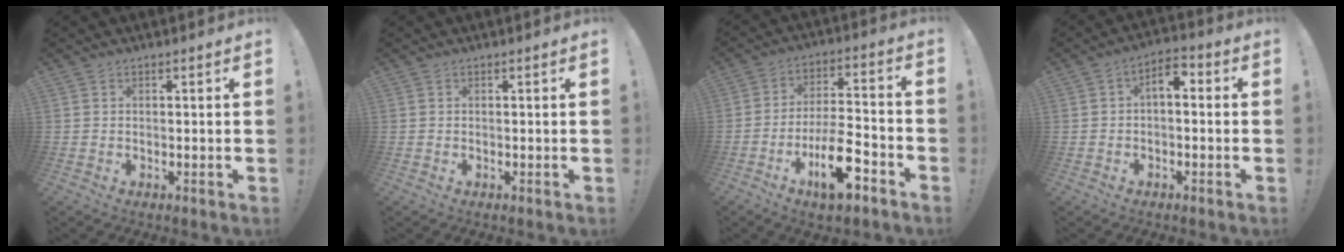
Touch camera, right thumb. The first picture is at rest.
{"total": 0.0}
{"total": 15.7, "force": [-7.8, 6.2, 12.2], "torque": [-0.194, 0.052, -0.123]}
{"total": 4.6, "force": [-0.7, 2.5, 3.9], "torque": [-0.059, 0.004, -0.014]}